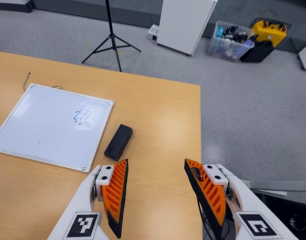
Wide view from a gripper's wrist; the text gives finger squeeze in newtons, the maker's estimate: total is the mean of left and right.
{"total": 0.0}